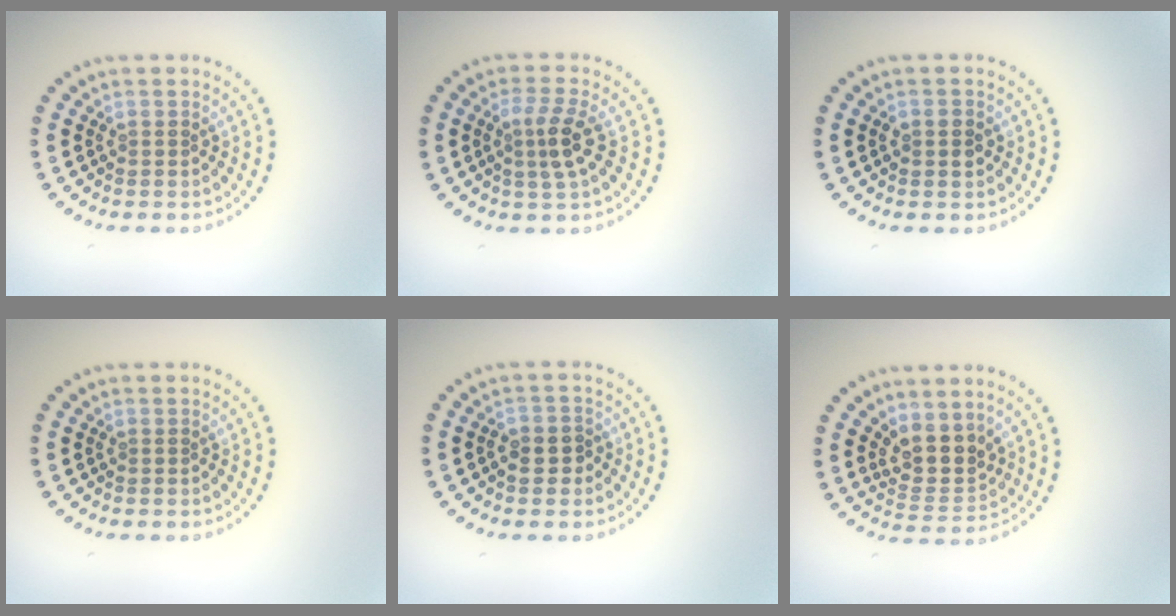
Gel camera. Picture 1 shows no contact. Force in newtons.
{"total": 2.9, "press": 2.6, "slide": 1.4}
{"total": 1.4, "press": 1.4, "slide": 0.1}
{"total": 0.0}
{"total": 2.2, "press": 2.1, "slide": 0.6}
{"total": 3.5, "press": 2.9, "slide": 2.1}